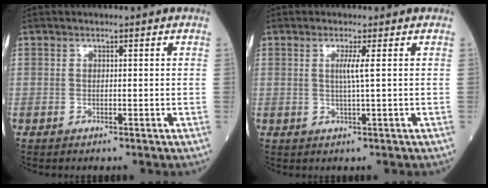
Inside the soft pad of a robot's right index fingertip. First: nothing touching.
{"total": 2.2, "force": [0.4, -0.7, 2.1], "torque": [-0.044, -0.003, 0.007]}